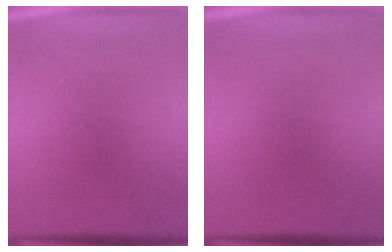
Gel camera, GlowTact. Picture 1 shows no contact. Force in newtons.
{"total": 0.0}